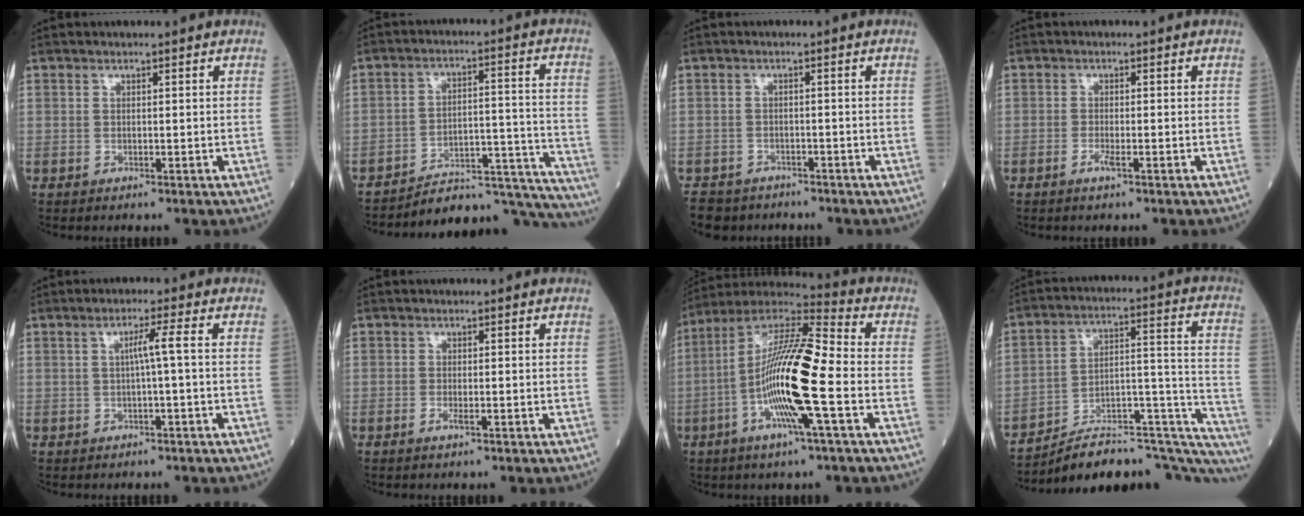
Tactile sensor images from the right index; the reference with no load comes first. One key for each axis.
{"total": 19.8, "fx": -19.4, "fy": 1.5, "fz": 3.4, "tx": -0.009, "ty": 0.041, "tz": -0.265}
{"total": 5.7, "fx": -4.8, "fy": 3.1, "fz": 0.5, "tx": -0.008, "ty": -0.001, "tz": -0.078}
{"total": 1.7, "fx": -0.9, "fy": 0.1, "fz": 1.4, "tx": -0.031, "ty": -0.002, "tz": -0.018}
{"total": 2.7, "fx": -0.1, "fy": -0.6, "fz": 2.7, "tx": -0.045, "ty": 0.005, "tz": 0.000}
{"total": 1.1, "fx": -0.5, "fy": 0.1, "fz": 1.0, "tx": -0.022, "ty": -0.002, "tz": -0.010}
{"total": 17.2, "fx": -3.8, "fy": 0.9, "fz": 16.8, "tx": -0.326, "ty": -0.002, "tz": -0.079}
{"total": 24.6, "fx": -21.6, "fy": 5.3, "fz": 10.4, "tx": -0.083, "ty": 0.056, "tz": -0.303}